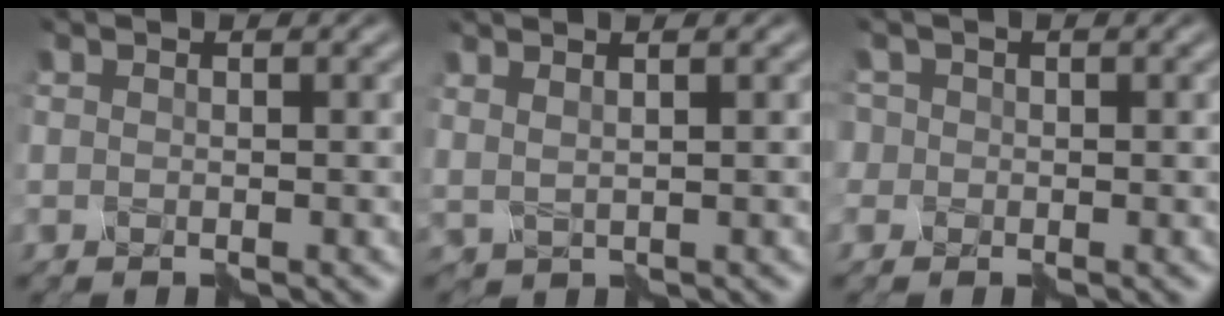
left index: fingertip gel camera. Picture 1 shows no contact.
{"total": 2.7, "force": [1.8, 0.9, 1.9], "torque": [-0.019, 0.006, 0.017]}
{"total": 2.3, "force": [0.6, 2.1, 0.8], "torque": [-0.017, 0.011, 0.003]}